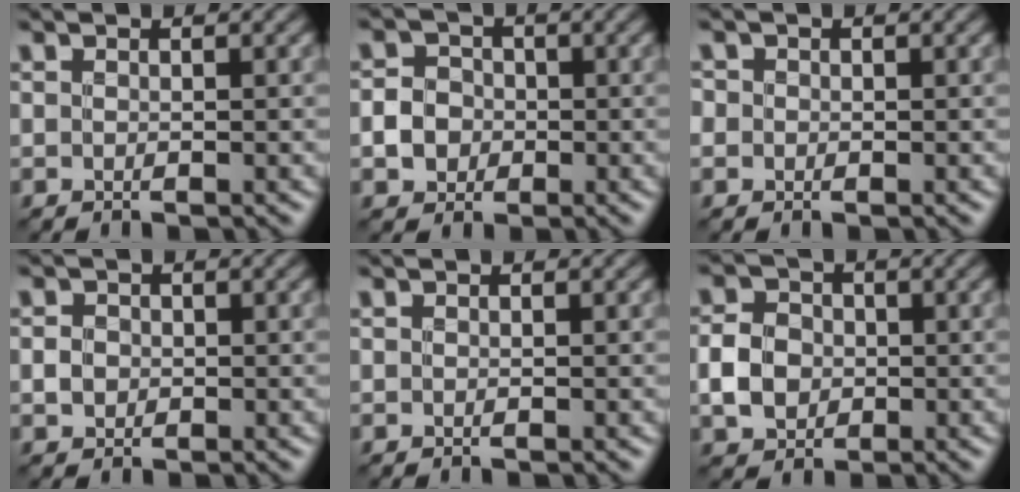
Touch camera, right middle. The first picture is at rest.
{"total": 2.9, "force": [-0.7, 2.6, 1.2], "torque": [-0.014, 0.002, -0.017]}
{"total": 1.8, "force": [0.4, 1.6, 0.6], "torque": [-0.002, 0.009, -0.008]}
{"total": 1.5, "force": [-0.2, 1.3, 0.6], "torque": [-0.009, -0.002, -0.007]}
{"total": 0.0}
{"total": 3.9, "force": [-0.6, 3.3, 2.0], "torque": [-0.040, 0.003, -0.016]}